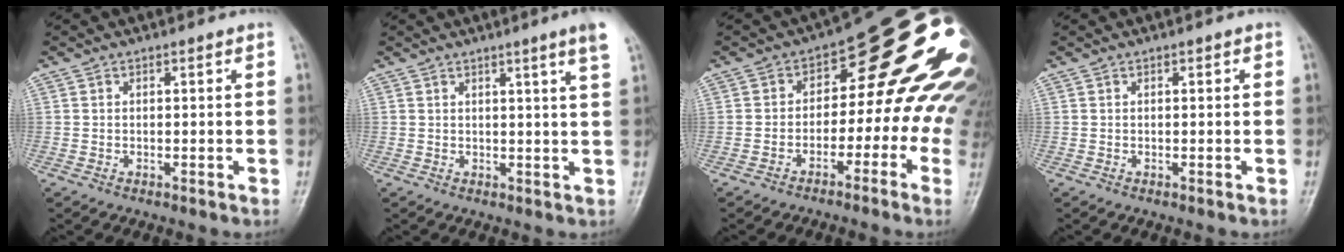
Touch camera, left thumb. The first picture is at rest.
{"total": 5.0, "force": [3.0, -0.7, 3.9], "torque": [-0.054, -0.016, 0.038]}
{"total": 19.6, "force": [-1.5, 11.4, 15.8], "torque": [-0.165, 0.060, -0.022]}
{"total": 0.0}